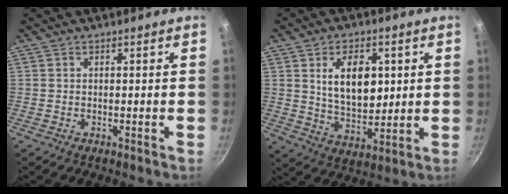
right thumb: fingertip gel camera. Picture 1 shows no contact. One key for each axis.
{"total": 12.2, "fx": 2.9, "fy": 7.7, "fz": 9.0, "tx": -0.118, "ty": -0.020, "tz": 0.058}